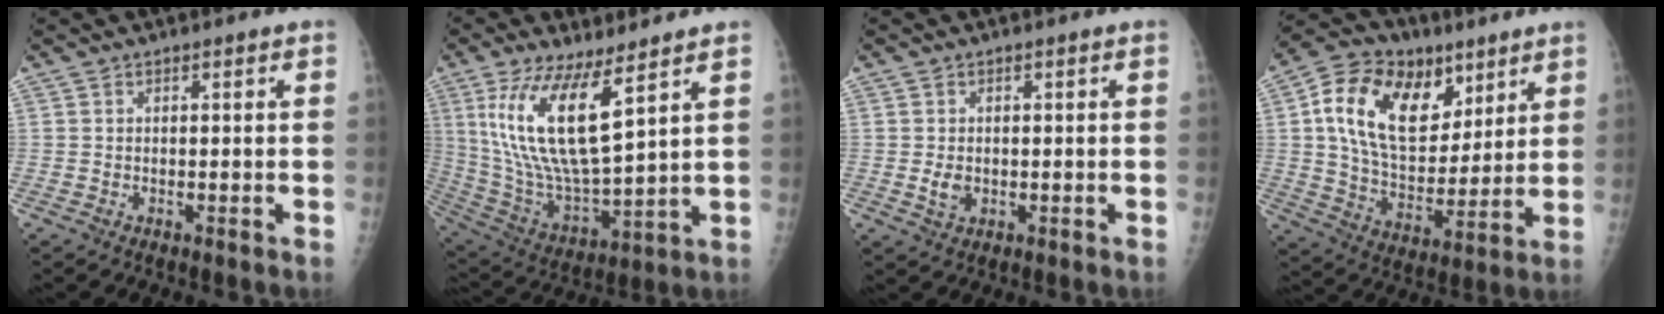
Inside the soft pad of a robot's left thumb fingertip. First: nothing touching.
{"total": 17.2, "force": [7.6, 5.3, 14.5], "torque": [-0.284, -0.042, 0.158]}
{"total": 2.9, "force": [-0.4, 2.2, 1.8], "torque": [-0.024, 0.000, -0.004]}
{"total": 21.6, "force": [8.6, 13.9, 14.1], "torque": [-0.214, -0.019, 0.148]}